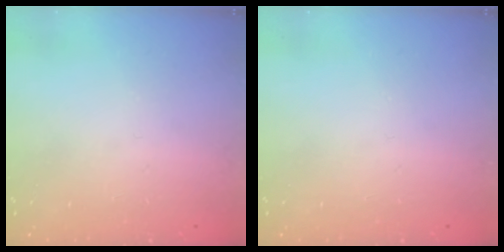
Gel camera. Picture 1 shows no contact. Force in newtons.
{"total": 0.0}